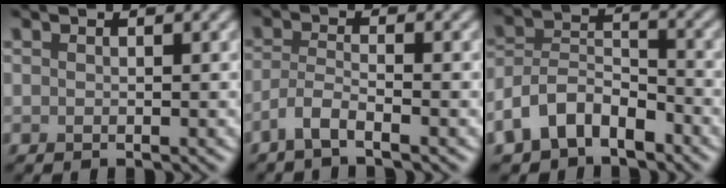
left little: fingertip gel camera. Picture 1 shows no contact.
{"total": 2.4, "force": [-1.7, 0.3, 1.6], "torque": [-0.035, -0.002, -0.045]}
{"total": 6.0, "force": [-3.9, 3.5, 3.0], "torque": [-0.054, -0.001, -0.084]}